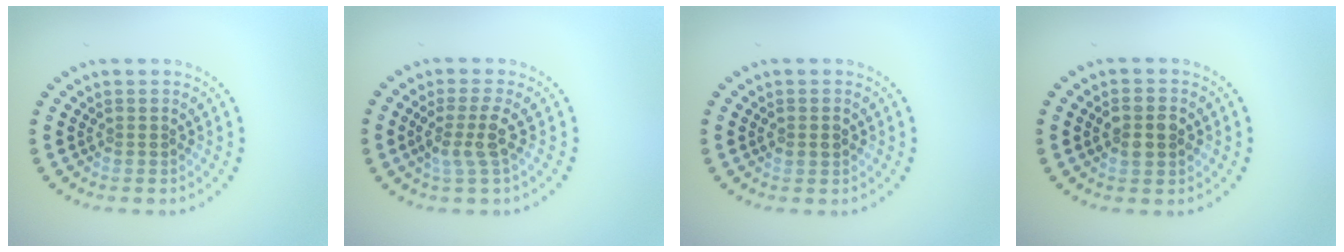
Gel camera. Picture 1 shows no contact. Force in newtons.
{"total": 2.5, "press": 2.0, "slide": 1.5}
{"total": 1.4, "press": 1.4, "slide": 0.1}
{"total": 2.8, "press": 2.8, "slide": 0.2}